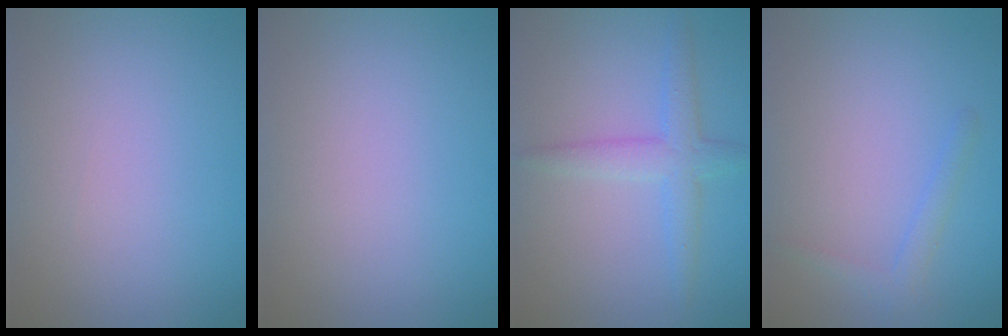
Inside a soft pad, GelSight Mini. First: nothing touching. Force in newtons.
{"total": 0.0}
{"total": 3.0, "press": 3.0, "slide": 0.1}
{"total": 1.4, "press": 1.4, "slide": 0.1}